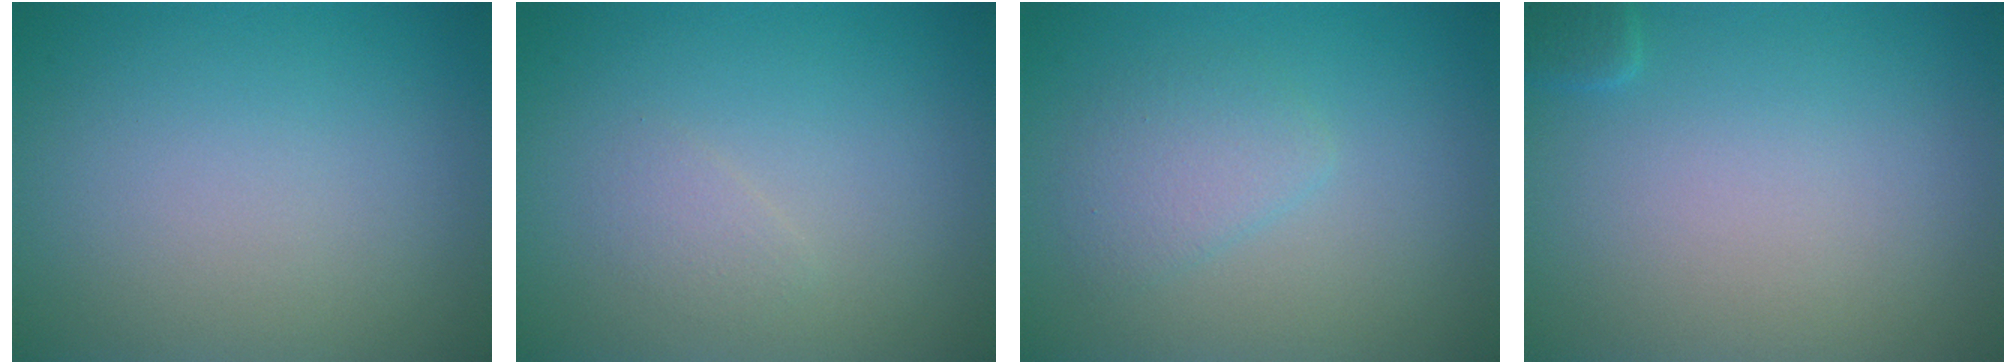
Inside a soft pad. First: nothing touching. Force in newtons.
{"total": 0.9, "press": 0.9, "slide": 0.0}
{"total": 2.1, "press": 2.1, "slide": 0.1}
{"total": 0.8, "press": 0.8, "slide": 0.1}